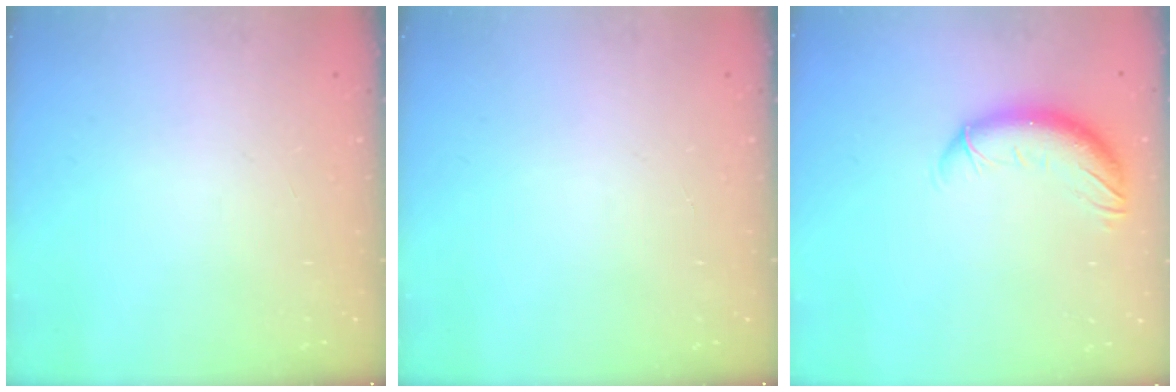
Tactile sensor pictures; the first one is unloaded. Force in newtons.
{"total": 0.0}
{"total": 10.6, "press": 10.4, "slide": 2.0}